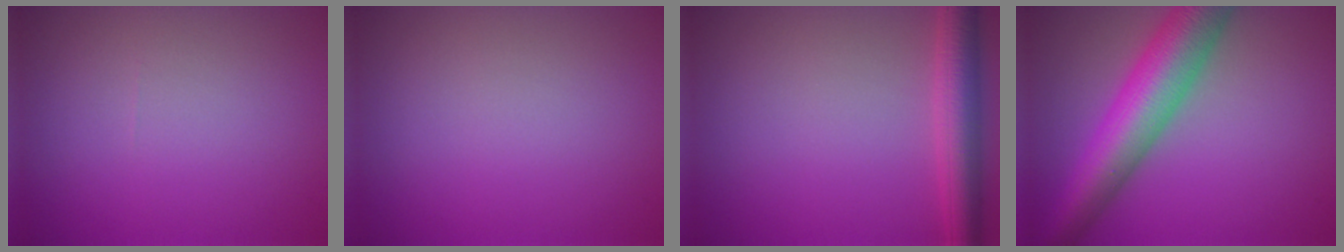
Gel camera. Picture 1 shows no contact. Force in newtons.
{"total": 0.0}
{"total": 4.4, "press": 4.4, "slide": 0.1}
{"total": 9.2, "press": 9.2, "slide": 0.2}